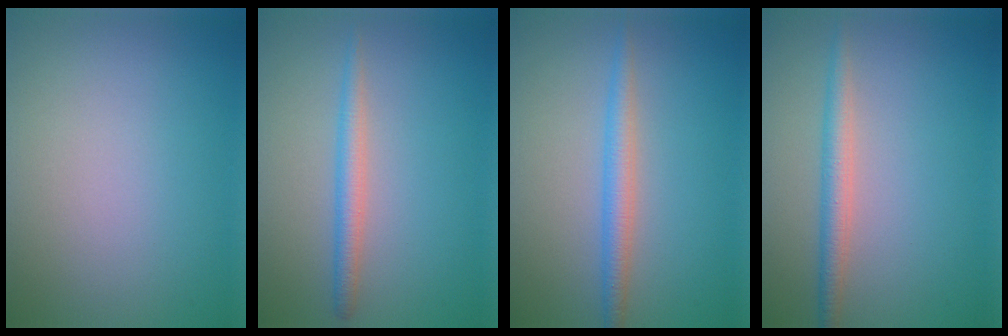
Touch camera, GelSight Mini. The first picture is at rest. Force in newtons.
{"total": 2.2, "press": 2.2, "slide": 0.1}
{"total": 2.5, "press": 2.5, "slide": 0.1}
{"total": 2.5, "press": 2.5, "slide": 0.1}